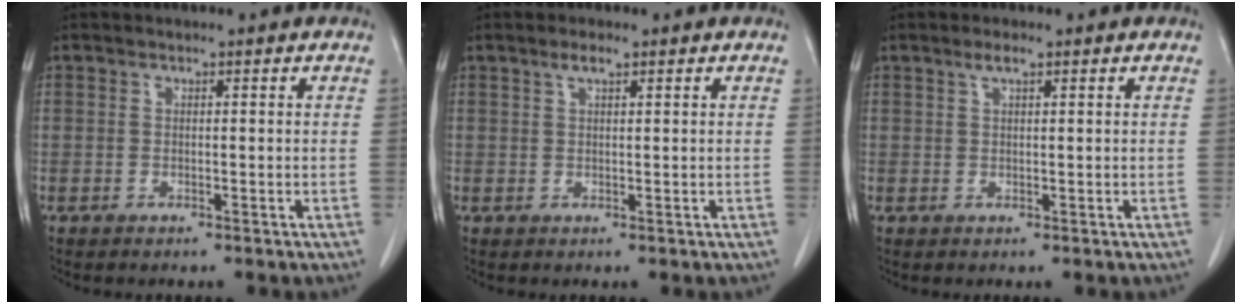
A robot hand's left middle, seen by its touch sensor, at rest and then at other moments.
{"total": 1.7, "force": [1.1, 0.3, 1.2], "torque": [-0.028, 0.004, 0.021]}
{"total": 1.6, "force": [1.0, 0.2, 1.2], "torque": [-0.028, 0.004, 0.020]}